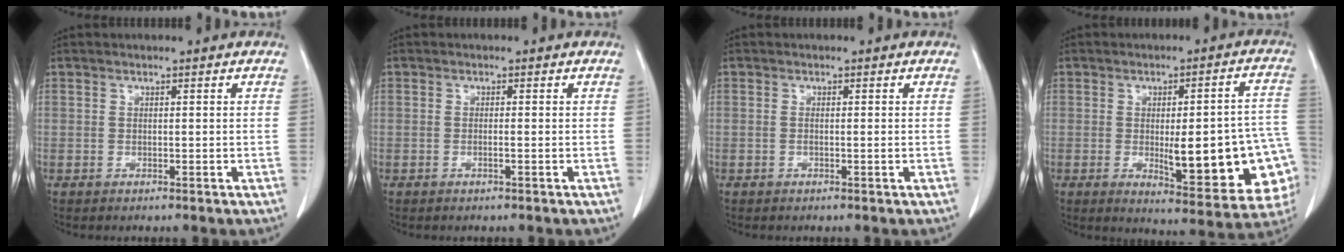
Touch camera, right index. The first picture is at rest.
{"total": 0.7, "force": [-0.3, -0.1, 0.7], "torque": [-0.012, 0.001, -0.005]}
{"total": 0.9, "force": [-0.2, 0.0, 0.9], "torque": [-0.015, 0.000, -0.001]}
{"total": 18.8, "force": [-3.5, 4.7, 17.9], "torque": [-0.153, 0.021, -0.021]}